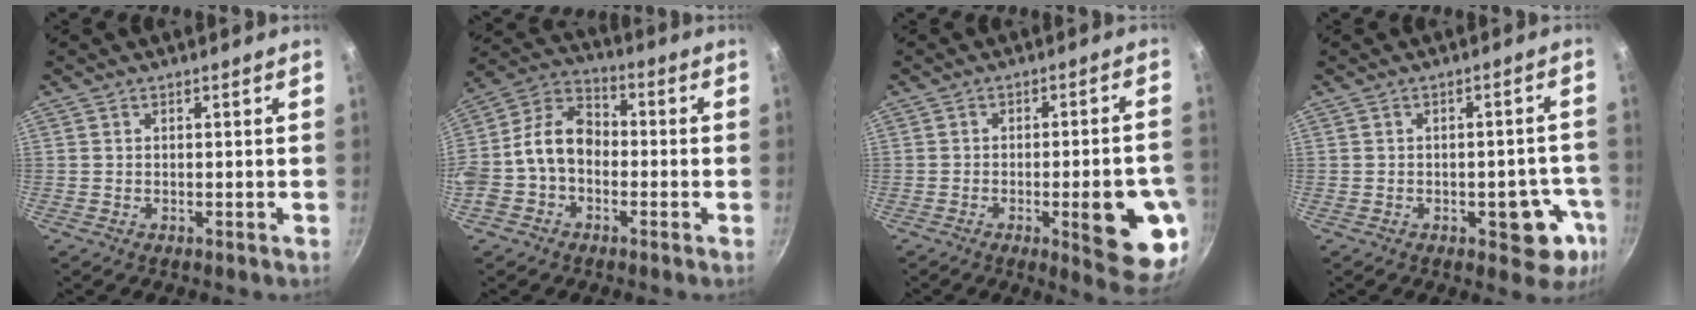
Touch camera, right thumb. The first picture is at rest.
{"total": 11.7, "force": [-2.0, 8.5, 7.8], "torque": [-0.117, 0.045, -0.058]}
{"total": 14.1, "force": [-3.9, 3.5, 13.1], "torque": [-0.144, 0.010, -0.045]}
{"total": 9.1, "force": [-3.4, 4.8, 7.0], "torque": [-0.029, 0.022, -0.039]}